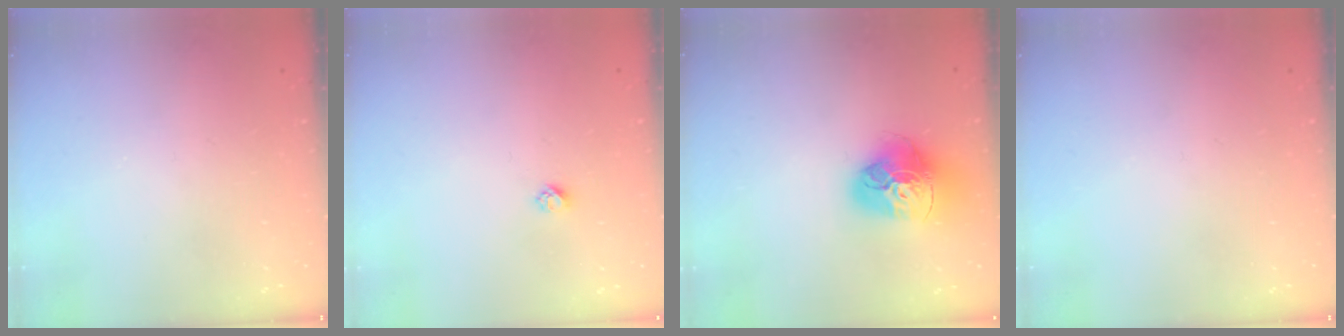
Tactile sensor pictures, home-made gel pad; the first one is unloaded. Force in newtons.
{"total": 2.4, "press": 2.4, "slide": 0.2}
{"total": 17.8, "press": 17.8, "slide": 1.6}
{"total": 0.0}